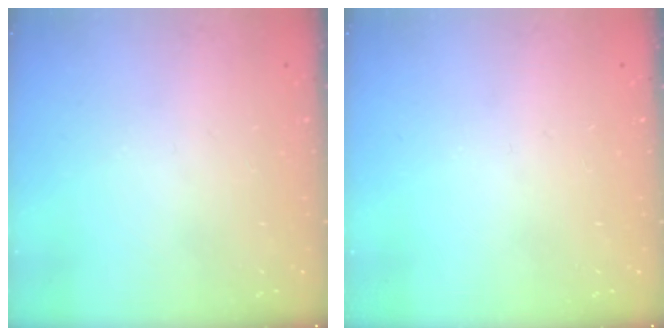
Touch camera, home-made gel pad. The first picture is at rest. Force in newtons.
{"total": 0.0}